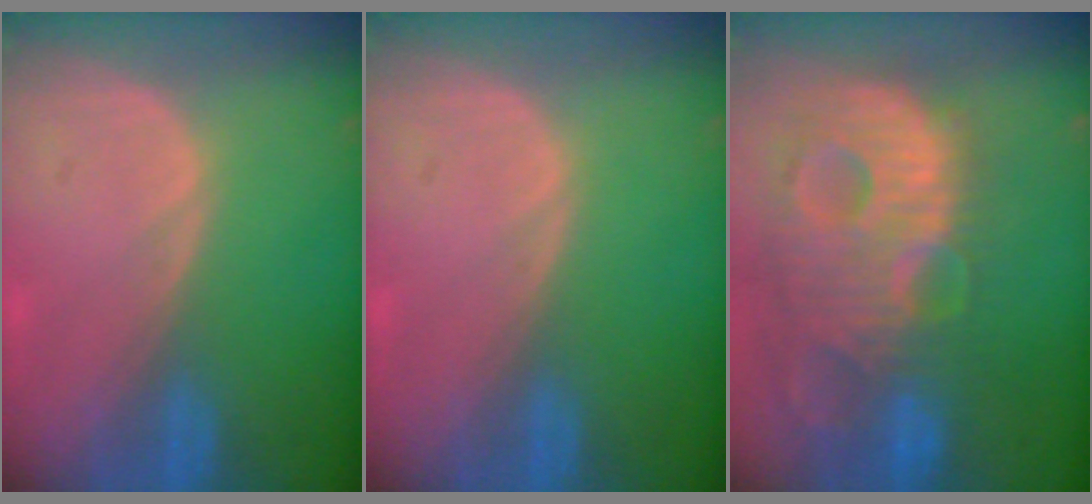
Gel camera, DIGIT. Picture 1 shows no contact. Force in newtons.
{"total": 0.0}
{"total": 14.0, "press": 12.0, "slide": 7.1}